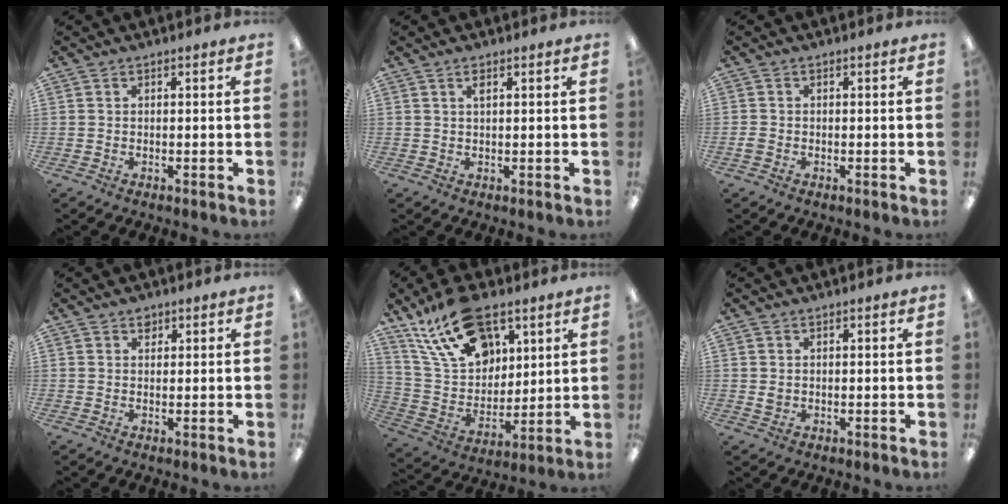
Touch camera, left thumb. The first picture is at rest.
{"total": 1.4, "force": [0.9, 0.4, 1.0], "torque": [-0.023, 0.001, 0.016]}
{"total": 1.4, "force": [-0.5, 1.1, 0.7], "torque": [-0.012, 0.003, -0.010]}
{"total": 1.7, "force": [1.2, 1.2, 0.4], "torque": [0.006, -0.006, 0.019]}
{"total": 20.8, "force": [12.6, 12.1, 11.4], "torque": [-0.199, -0.052, 0.229]}
{"total": 1.2, "force": [0.3, 1.0, 0.6], "torque": [-0.014, 0.003, 0.006]}